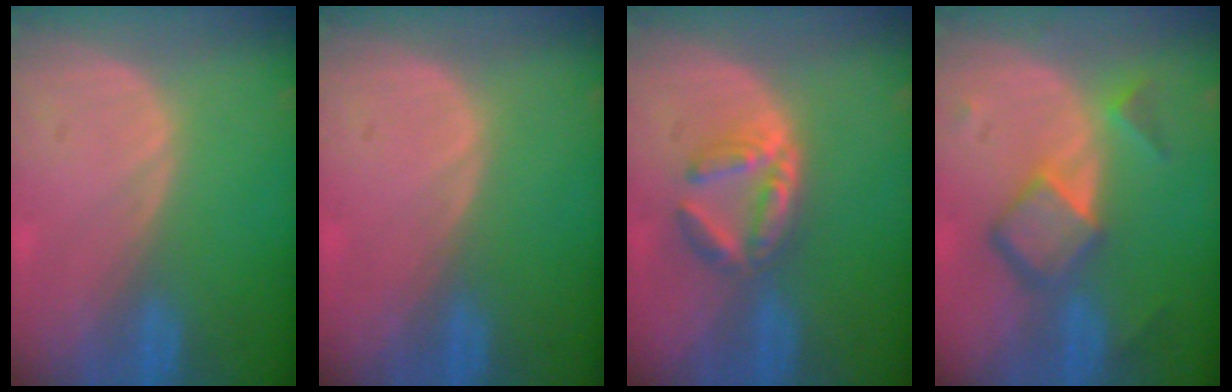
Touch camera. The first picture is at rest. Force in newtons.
{"total": 0.0}
{"total": 5.3, "press": 5.2, "slide": 0.8}
{"total": 6.9, "press": 5.9, "slide": 3.6}